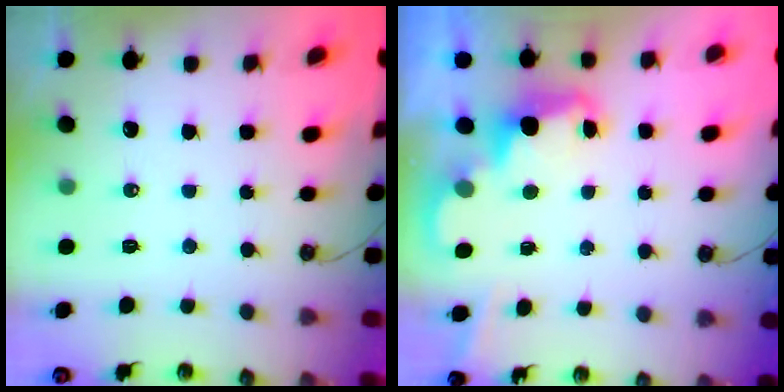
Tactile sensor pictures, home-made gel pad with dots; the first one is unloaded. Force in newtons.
{"total": 2.6, "press": 2.5, "slide": 0.6}